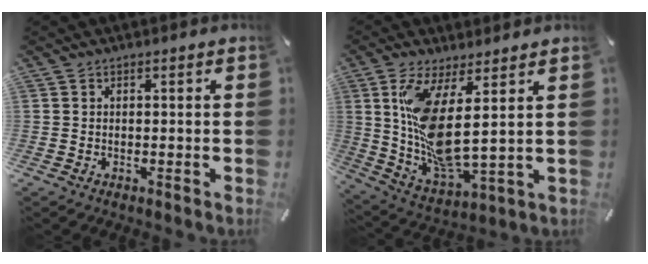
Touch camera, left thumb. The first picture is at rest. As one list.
[{"total": 13.2, "force": [5.1, 3.7, 11.6], "torque": [-0.240, -0.045, 0.089]}]